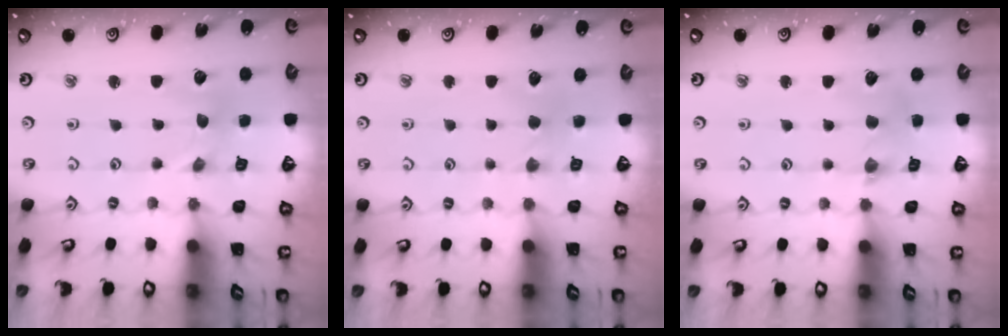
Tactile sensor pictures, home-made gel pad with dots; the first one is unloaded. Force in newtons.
{"total": 1.2, "press": 1.1, "slide": 0.3}
{"total": 2.8, "press": 2.8, "slide": 0.3}